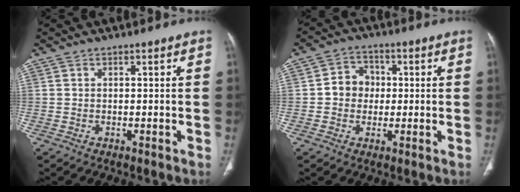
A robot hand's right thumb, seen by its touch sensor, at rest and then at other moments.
{"total": 6.2, "force": [0.0, 5.5, 2.8], "torque": [-0.018, 0.014, -0.009]}